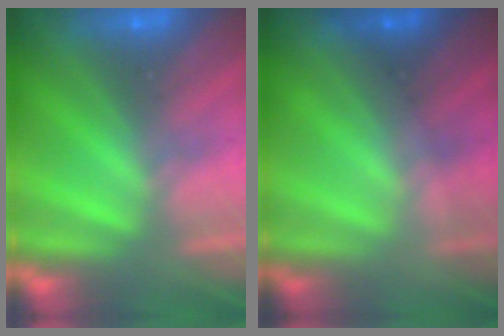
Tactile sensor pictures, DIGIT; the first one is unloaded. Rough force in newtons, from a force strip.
{"total": 1.3}